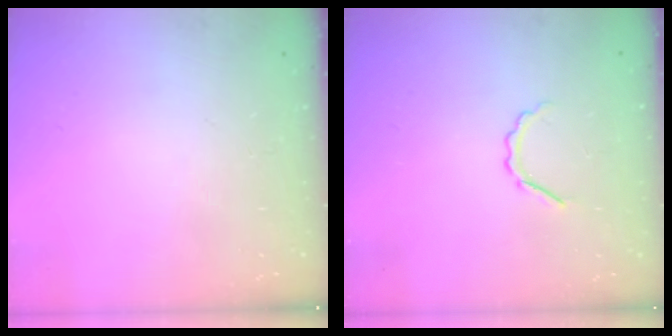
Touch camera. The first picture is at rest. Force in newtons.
{"total": 4.0, "press": 3.9, "slide": 1.0}